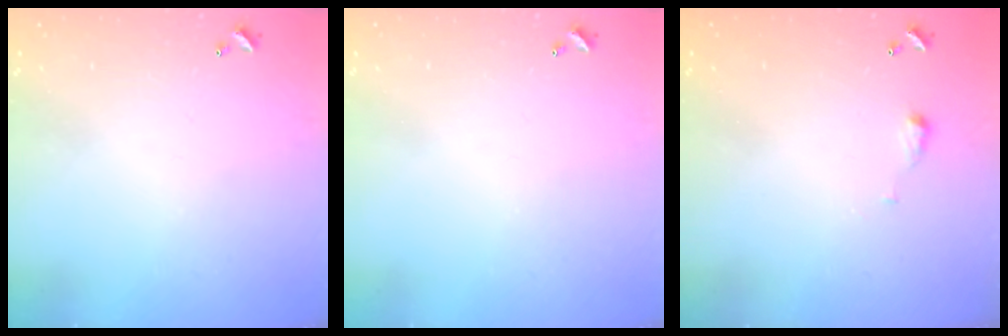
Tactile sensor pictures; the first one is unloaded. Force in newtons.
{"total": 0.0}
{"total": 2.9, "press": 2.9, "slide": 0.5}